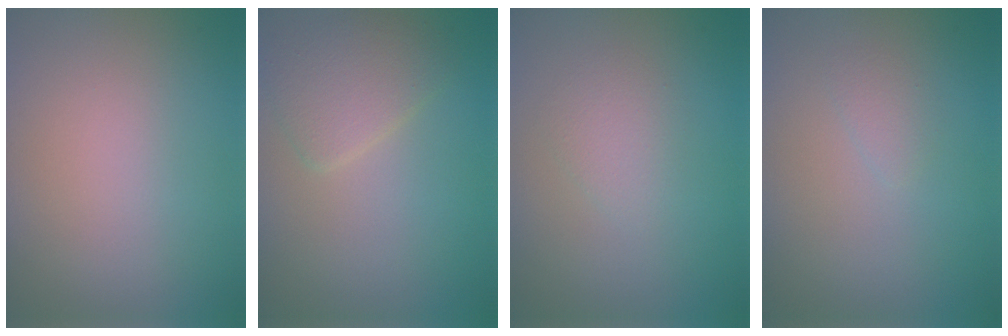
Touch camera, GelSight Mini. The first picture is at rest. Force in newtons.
{"total": 2.9, "press": 2.9, "slide": 0.1}
{"total": 1.5, "press": 1.5, "slide": 0.1}
{"total": 0.8, "press": 0.8, "slide": 0.0}